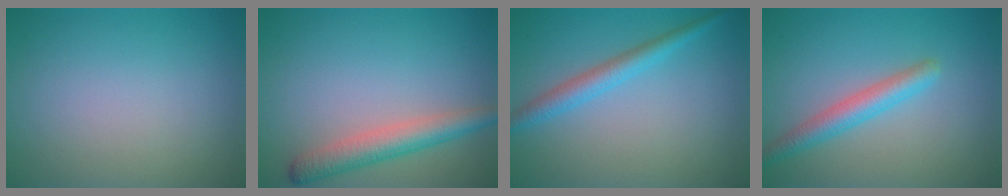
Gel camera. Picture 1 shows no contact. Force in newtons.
{"total": 3.8, "press": 3.8, "slide": 0.1}
{"total": 2.6, "press": 2.6, "slide": 0.0}
{"total": 3.0, "press": 3.0, "slide": 0.0}